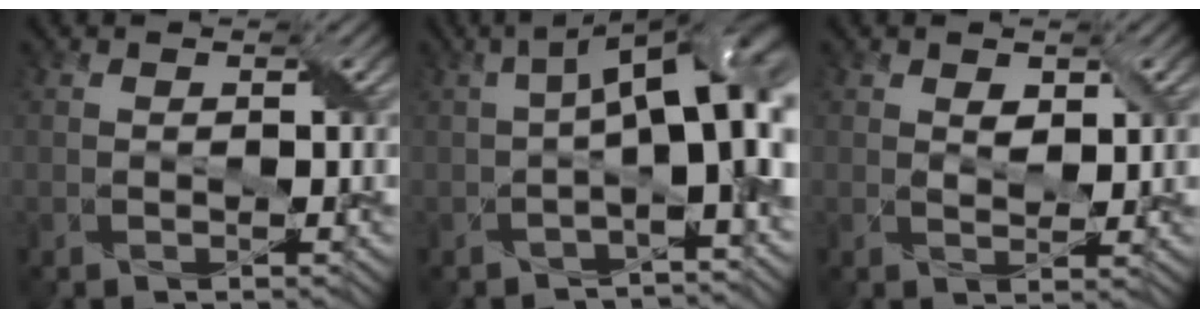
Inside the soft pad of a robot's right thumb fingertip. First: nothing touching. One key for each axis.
{"total": 12.7, "fx": -0.3, "fy": 5.1, "fz": 11.6, "tx": -0.163, "ty": 0.000, "tz": 0.002}
{"total": 2.9, "fx": 1.2, "fy": 1.6, "fz": 2.1, "tx": -0.042, "ty": -0.001, "tz": 0.025}